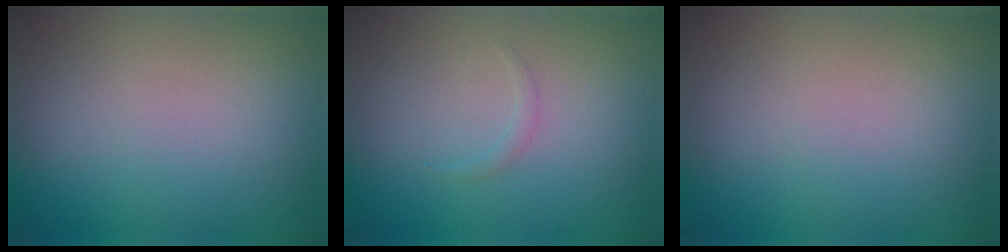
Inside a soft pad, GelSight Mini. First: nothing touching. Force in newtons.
{"total": 0.6, "press": 0.6, "slide": 0.1}
{"total": 0.0}